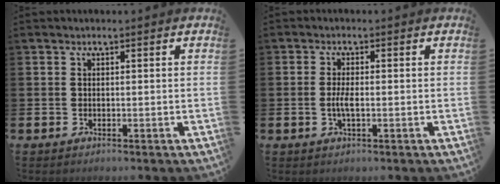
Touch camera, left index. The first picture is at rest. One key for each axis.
{"total": 2.3, "fx": -0.3, "fy": 0.7, "fz": 2.2, "tx": -0.045, "ty": -0.003, "tz": -0.010}